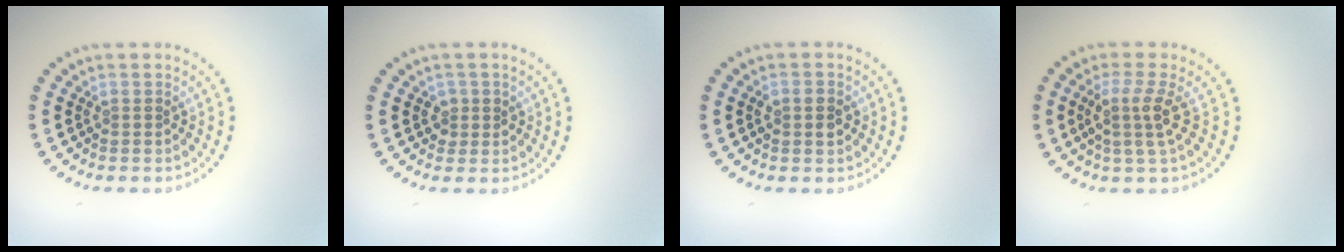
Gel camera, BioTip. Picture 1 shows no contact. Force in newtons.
{"total": 1.2, "press": 1.1, "slide": 0.6}
{"total": 1.2, "press": 1.2, "slide": 0.1}
{"total": 2.8, "press": 2.1, "slide": 1.9}